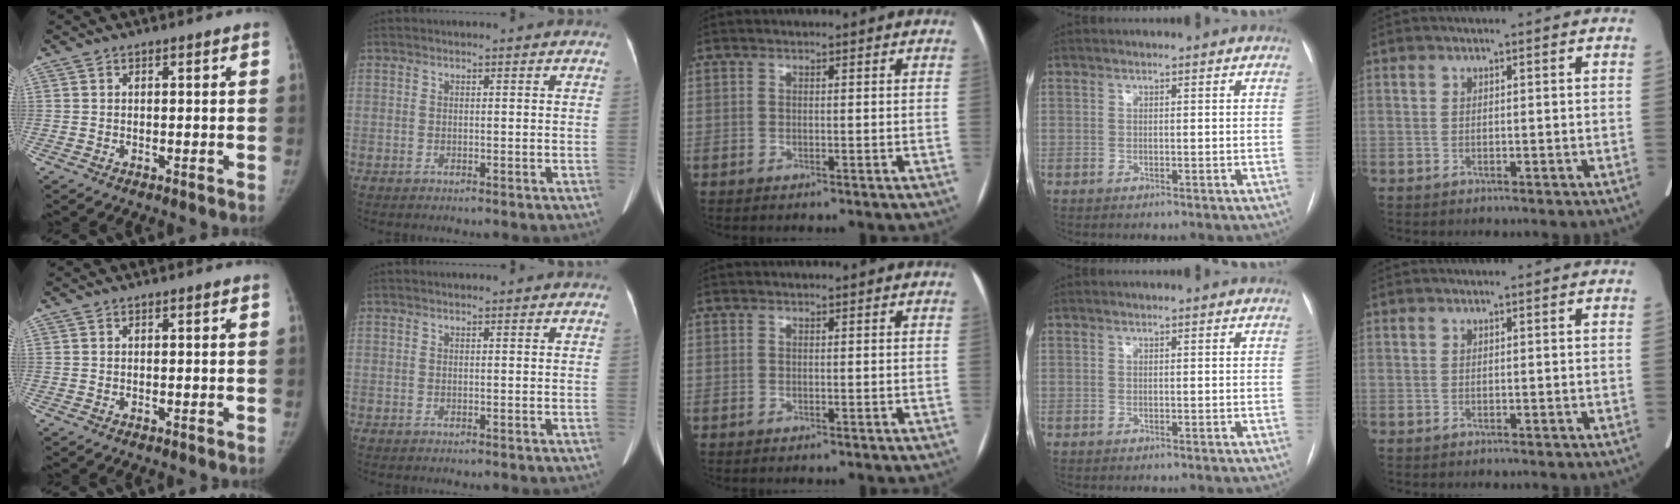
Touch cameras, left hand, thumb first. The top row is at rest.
{}